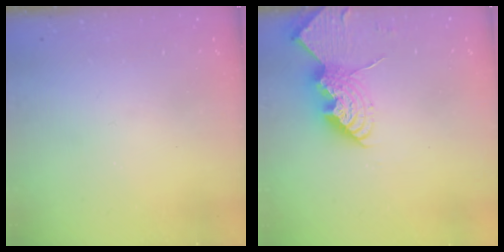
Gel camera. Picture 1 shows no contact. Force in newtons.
{"total": 14.4, "press": 14.3, "slide": 1.2}